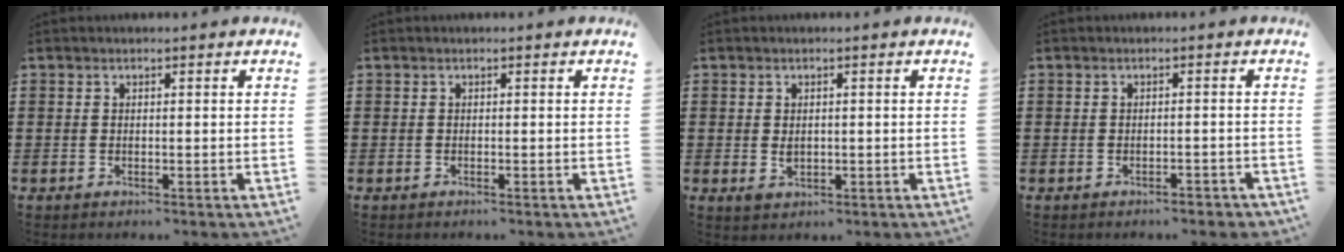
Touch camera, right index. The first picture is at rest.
{"total": 0.0}
{"total": 1.7, "force": [-0.1, 1.2, 1.2], "torque": [-0.025, 0.004, -0.003]}
{"total": 1.3, "force": [-1.2, 0.3, 0.3], "torque": [-0.012, -0.002, -0.025]}